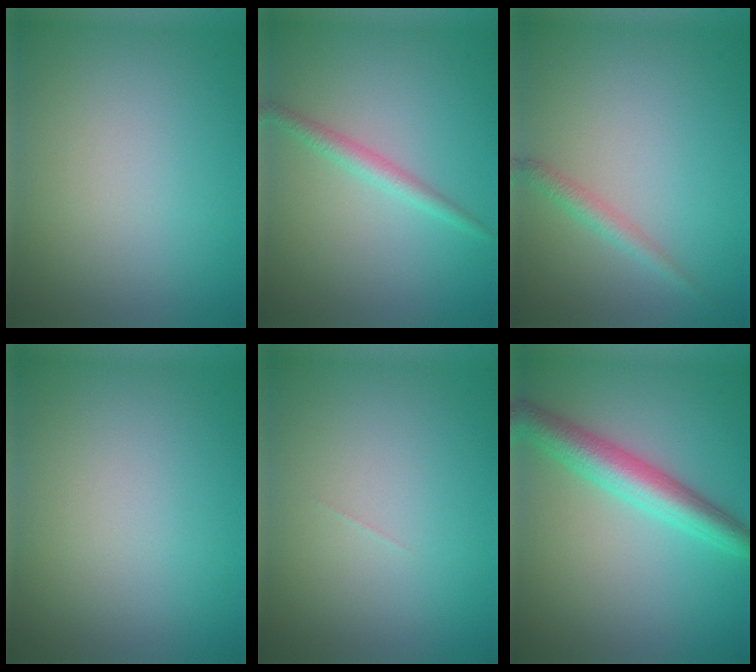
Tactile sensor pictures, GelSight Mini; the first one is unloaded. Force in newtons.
{"total": 1.8, "press": 1.8, "slide": 0.1}
{"total": 1.4, "press": 1.4, "slide": 0.0}
{"total": 0.0}
{"total": 0.0}
{"total": 5.0, "press": 5.0, "slide": 0.2}